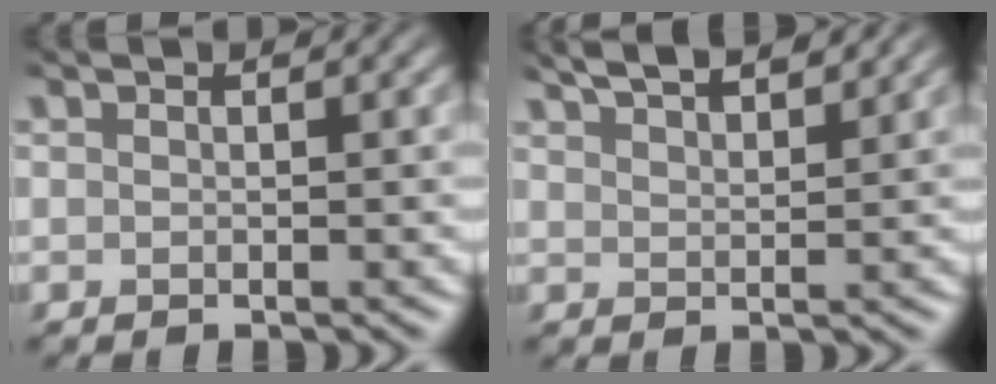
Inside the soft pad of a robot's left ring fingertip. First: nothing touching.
{"total": 5.9, "force": [4.7, 1.7, 3.1], "torque": [-0.029, 0.025, 0.047]}